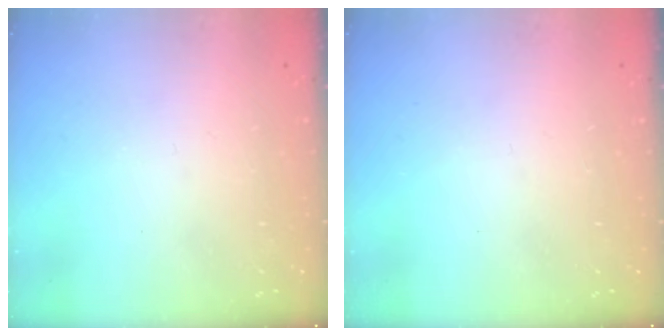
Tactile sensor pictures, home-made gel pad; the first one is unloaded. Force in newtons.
{"total": 0.0}